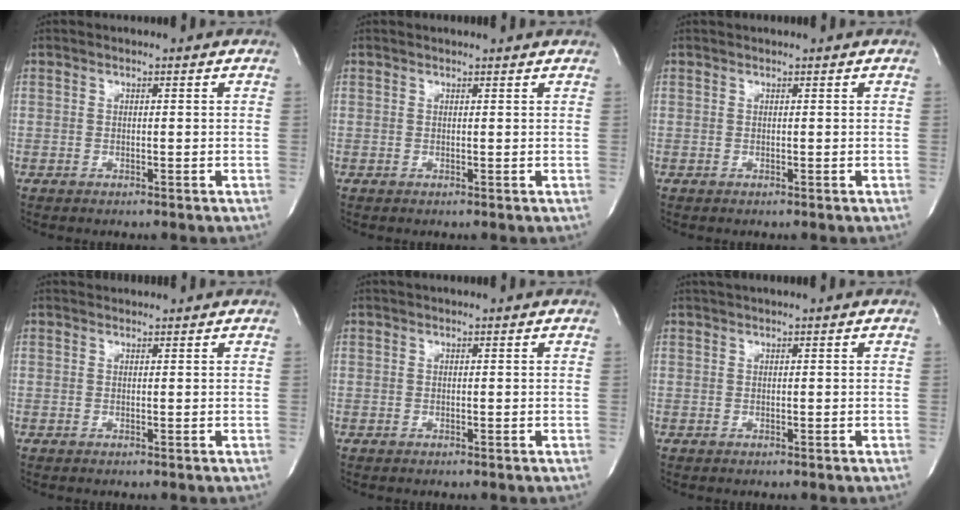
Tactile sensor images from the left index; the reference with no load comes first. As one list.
[{"total": 2.6, "force": [2.5, 0.1, 0.7], "torque": [-0.011, 0.012, 0.026]}, {"total": 0.7, "force": [0.6, -0.1, 0.2], "torque": [-0.002, 0.014, 0.015]}, {"total": 1.7, "force": [1.7, 0.1, 0.0], "torque": [-0.004, 0.019, 0.031]}, {"total": 1.0, "force": [0.9, 0.0, 0.5], "torque": [-0.006, 0.018, 0.018]}, {"total": 1.4, "force": [1.1, -0.3, 0.8], "torque": [-0.015, 0.017, 0.026]}]